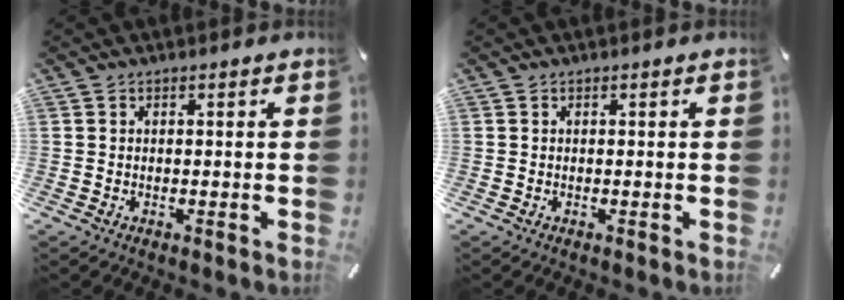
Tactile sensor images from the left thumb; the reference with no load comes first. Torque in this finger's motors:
{"motor_torque": [0.00, 0.00, 0.00, 0.00, 0.00]}